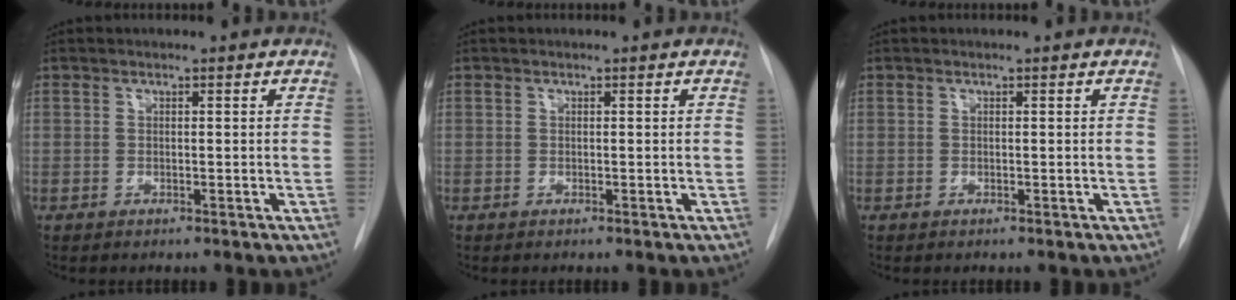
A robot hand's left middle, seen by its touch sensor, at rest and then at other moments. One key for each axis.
{"total": 0.0}
{"total": 0.0}